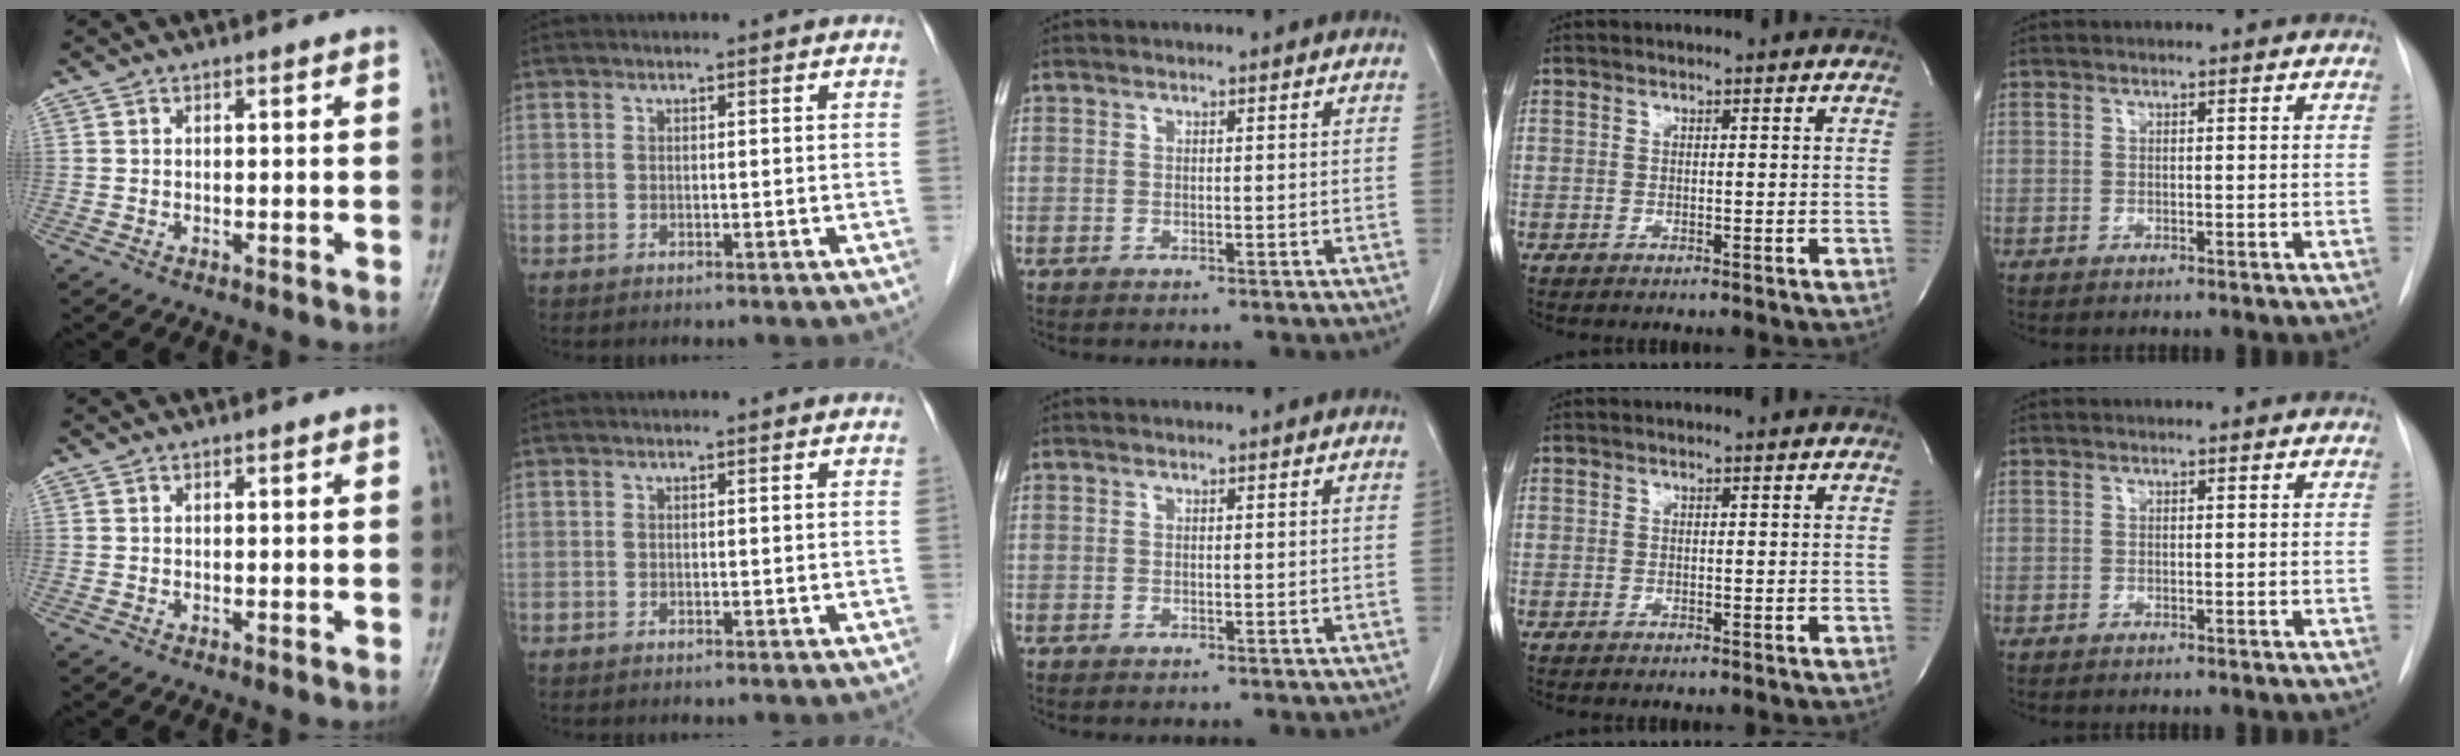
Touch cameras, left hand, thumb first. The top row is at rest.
{}